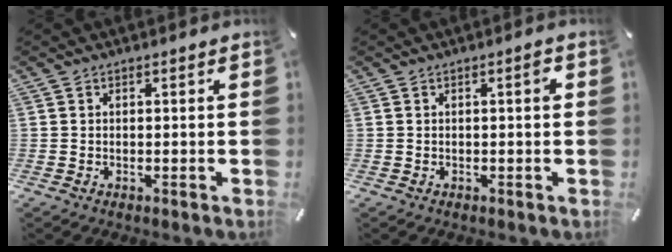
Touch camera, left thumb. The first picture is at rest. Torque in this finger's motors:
{"motor_torque": [0.21, 0.62, -0.05, -0.29, 0.07]}